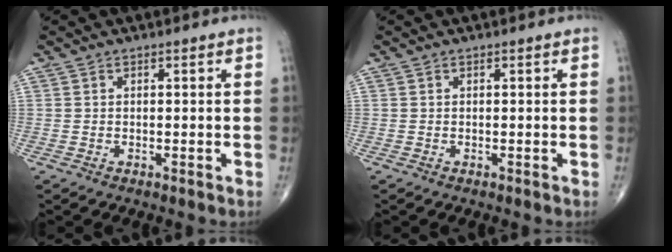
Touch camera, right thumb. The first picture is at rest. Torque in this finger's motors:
{"motor_torque": [0.00, 0.00, 0.00, 0.00, 0.00]}